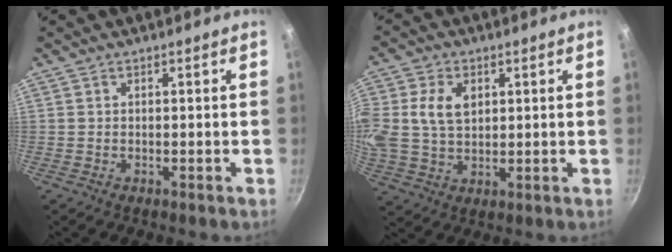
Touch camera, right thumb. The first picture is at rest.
{"total": 11.7, "force": [2.6, 8.2, 7.9], "torque": [-0.162, 0.010, 0.049]}